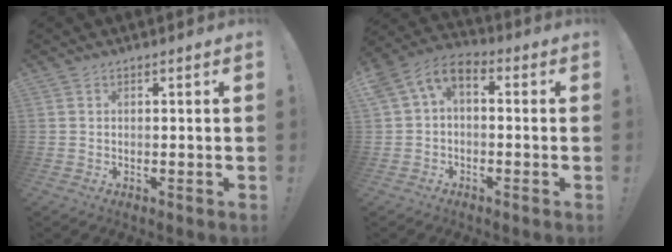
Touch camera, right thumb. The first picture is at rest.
{"total": 6.3, "force": [0.3, 4.2, 4.7], "torque": [-0.100, 0.011, 0.011]}